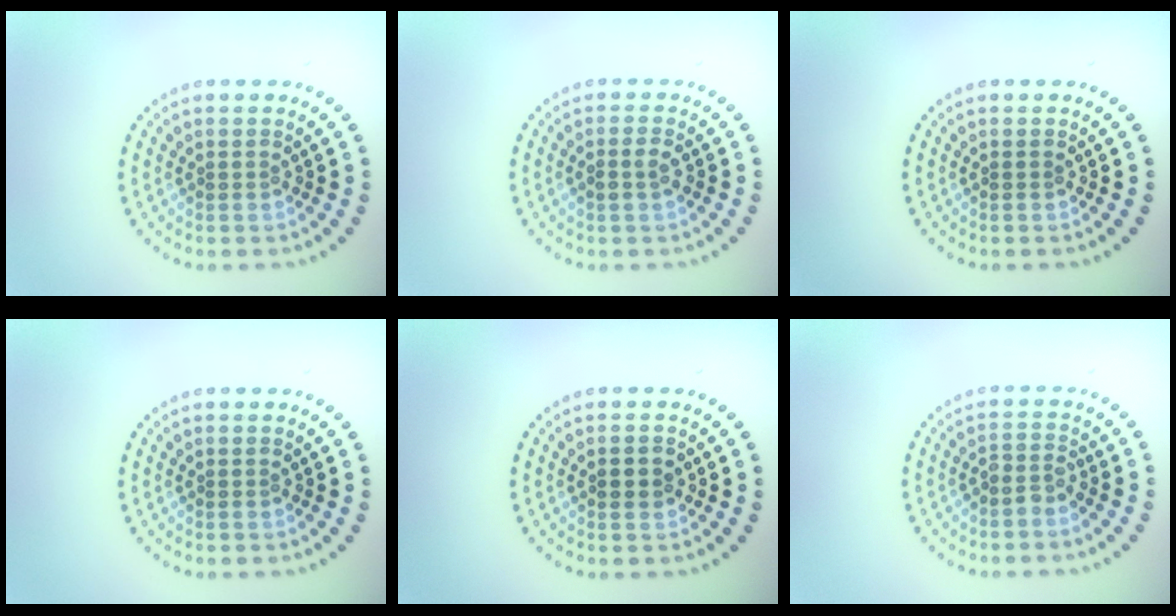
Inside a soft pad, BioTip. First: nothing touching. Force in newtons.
{"total": 1.4, "press": 1.4, "slide": 0.5}
{"total": 0.0}
{"total": 0.0}
{"total": 2.2, "press": 2.2, "slide": 0.2}
{"total": 1.4, "press": 1.1, "slide": 0.9}